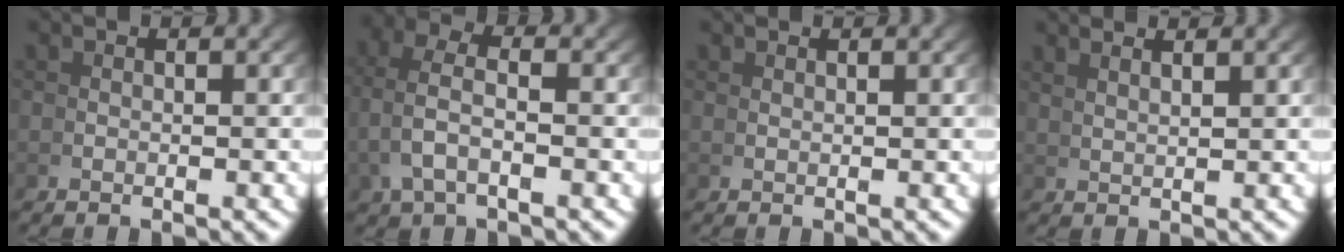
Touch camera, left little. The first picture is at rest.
{"total": 2.9, "force": [1.0, 1.0, 2.5], "torque": [-0.058, 0.001, 0.024]}
{"total": 1.3, "force": [0.8, -1.0, -0.3], "torque": [0.015, 0.002, 0.018]}
{"total": 2.8, "force": [2.6, -0.8, 0.8], "torque": [0.000, 0.008, 0.050]}